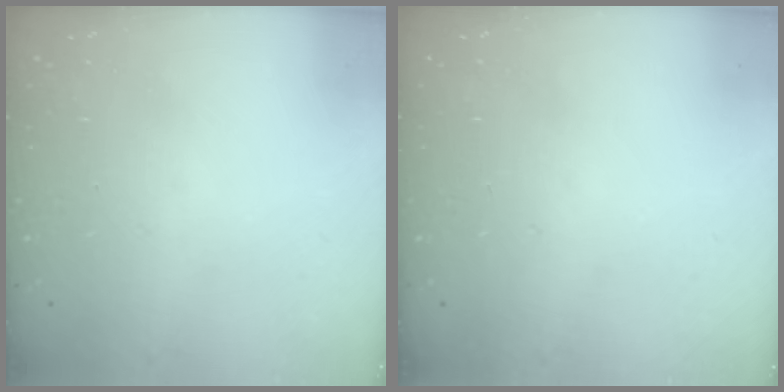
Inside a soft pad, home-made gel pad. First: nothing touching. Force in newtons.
{"total": 0.0}